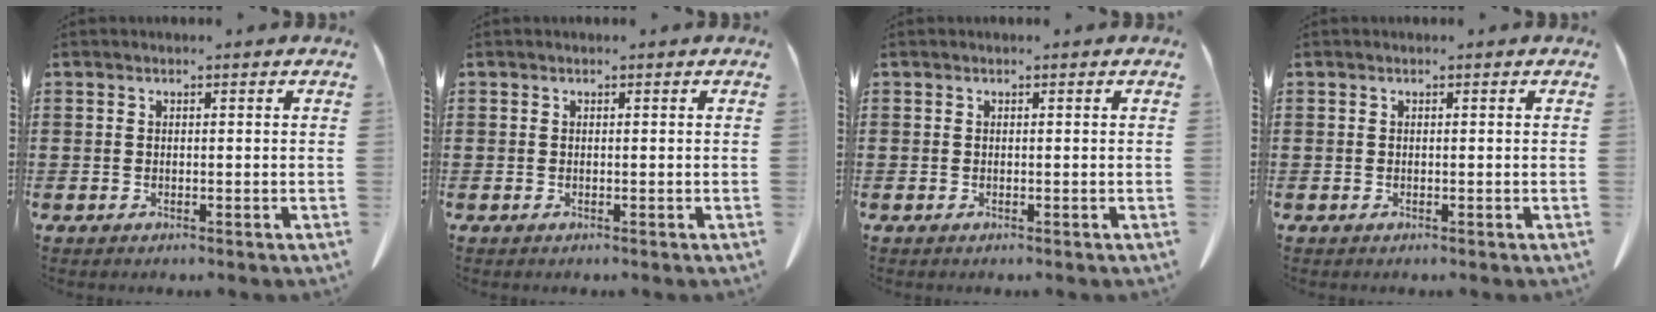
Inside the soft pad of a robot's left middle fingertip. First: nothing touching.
{"total": 0.0}
{"total": 0.0}
{"total": 0.0}